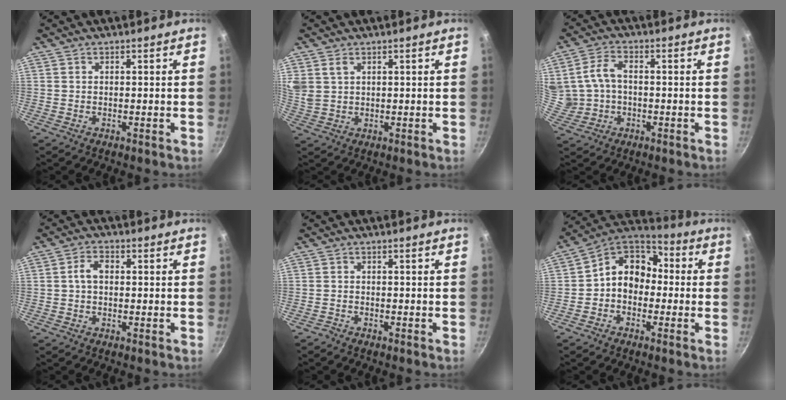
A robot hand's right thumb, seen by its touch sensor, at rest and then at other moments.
{"total": 5.0, "force": [2.4, 3.4, 2.8], "torque": [-0.050, -0.001, 0.056]}
{"total": 9.0, "force": [0.1, 6.9, 5.8], "torque": [-0.111, 0.015, 0.007]}
{"total": 3.4, "force": [0.1, 2.4, 2.5], "torque": [-0.041, 0.013, -0.004]}
{"total": 0.9, "force": [-0.8, 0.2, 0.1], "torque": [-0.017, 0.011, -0.018]}
{"total": 11.1, "force": [-0.9, 8.9, 6.5], "torque": [-0.069, 0.046, -0.040]}